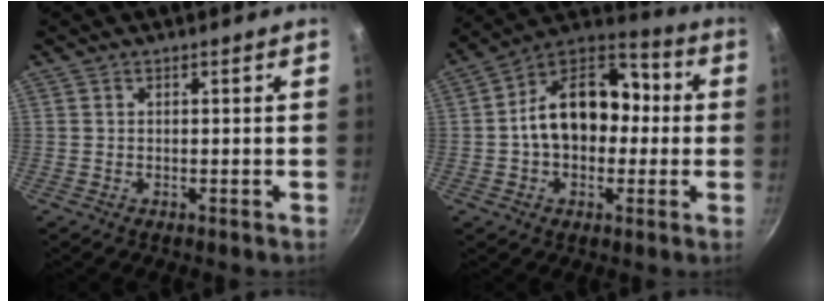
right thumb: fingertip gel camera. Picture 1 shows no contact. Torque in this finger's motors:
{"motor_torque": [1.43, 2.89, 1.24, -0.59, 0.17]}